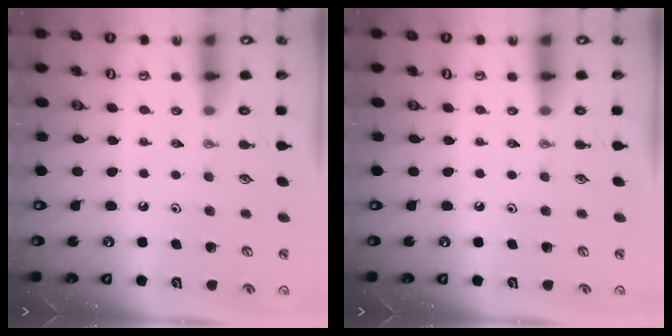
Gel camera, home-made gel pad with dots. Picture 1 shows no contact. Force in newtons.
{"total": 0.0}